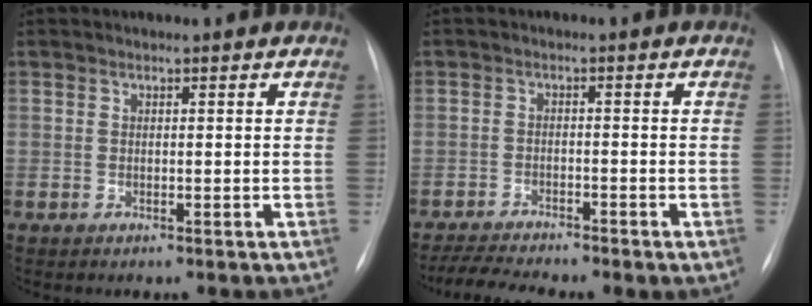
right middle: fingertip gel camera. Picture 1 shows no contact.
{"total": 6.5, "force": [-5.7, 0.6, 3.1], "torque": [-0.060, -0.011, -0.092]}